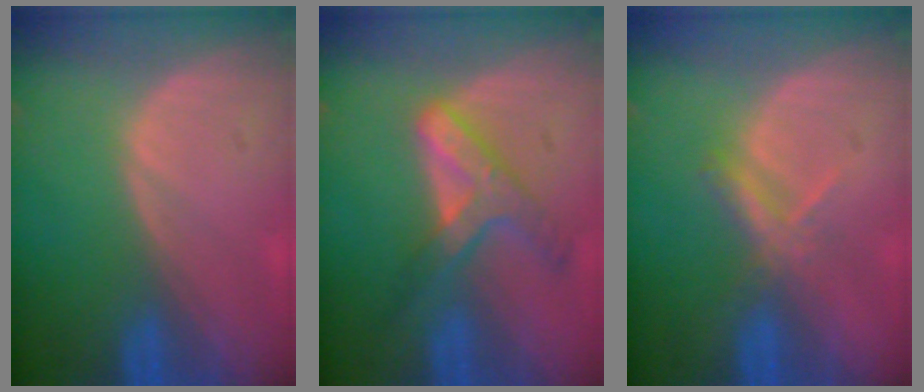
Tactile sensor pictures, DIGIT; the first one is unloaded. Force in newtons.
{"total": 6.6, "press": 5.8, "slide": 3.3}
{"total": 3.3, "press": 3.2, "slide": 0.9}